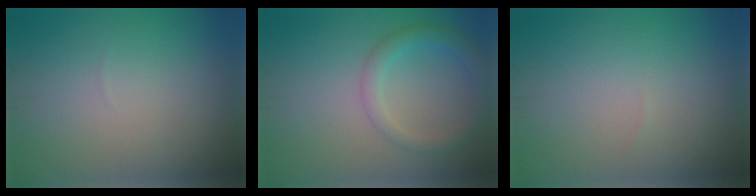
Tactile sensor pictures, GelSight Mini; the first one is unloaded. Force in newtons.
{"total": 2.8, "press": 2.8, "slide": 0.2}
{"total": 0.0}